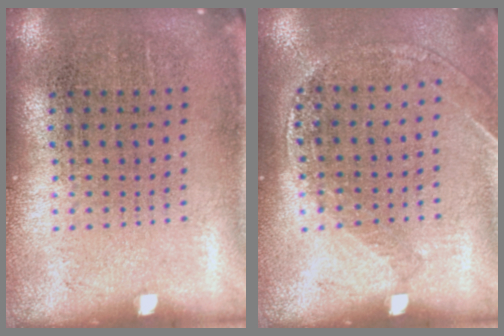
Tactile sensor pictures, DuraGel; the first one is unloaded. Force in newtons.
{"total": 1.2, "press": 1.1, "slide": 0.3}